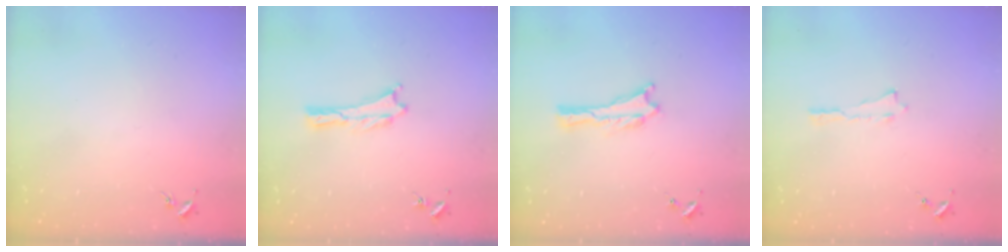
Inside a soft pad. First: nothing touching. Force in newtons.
{"total": 0.0}
{"total": 0.0}
{"total": 0.0}